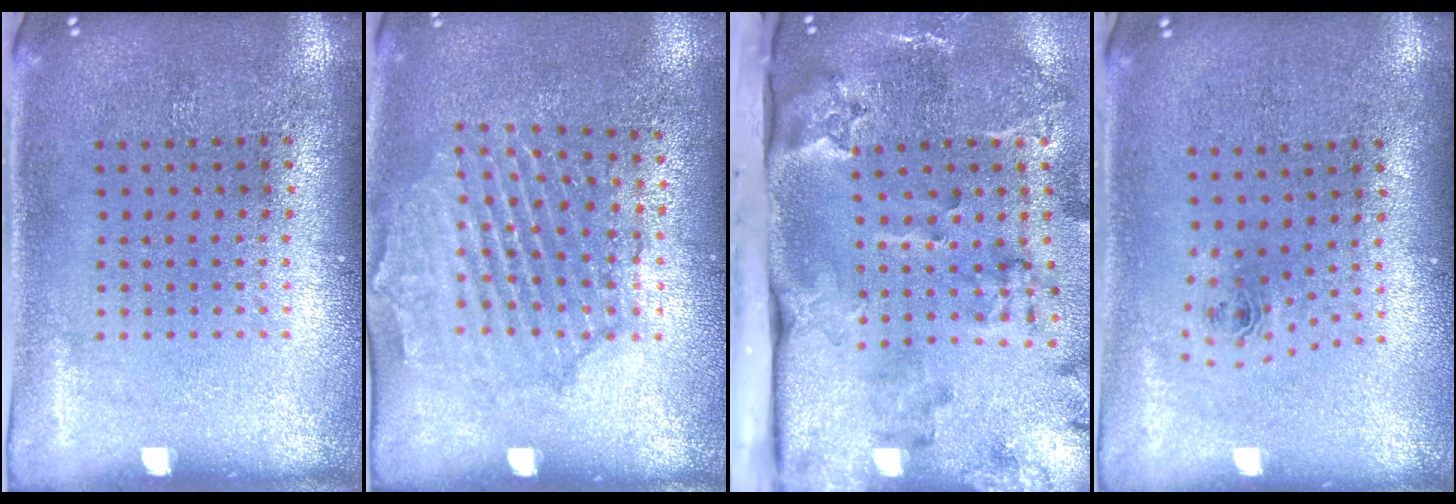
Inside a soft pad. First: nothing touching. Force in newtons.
{"total": 1.6, "press": 1.6, "slide": 0.2}
{"total": 4.0, "press": 2.7, "slide": 3.0}
{"total": 0.8, "press": 0.3, "slide": 0.7}